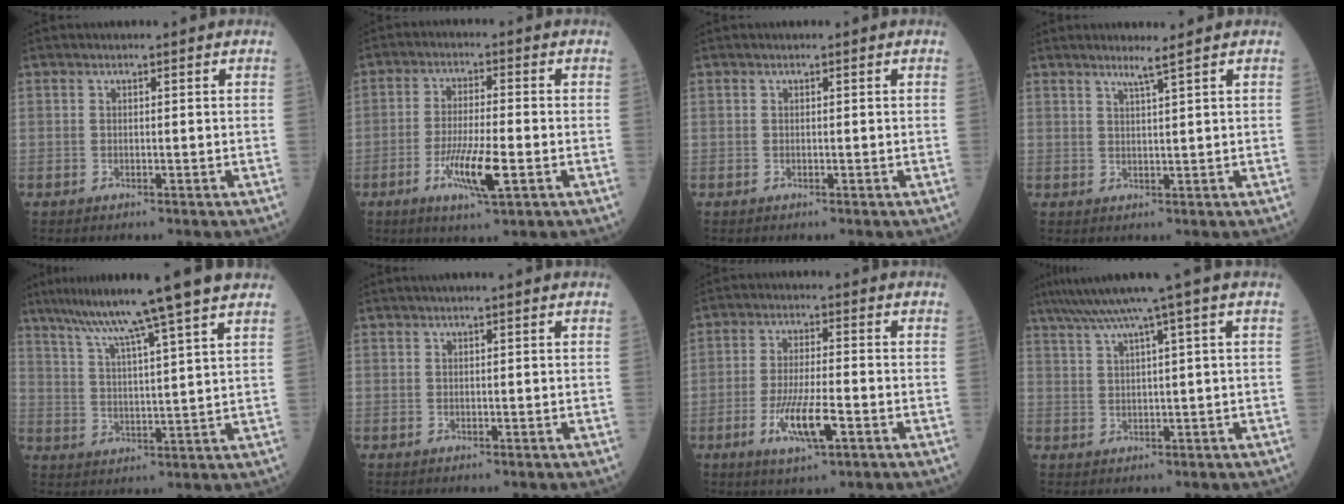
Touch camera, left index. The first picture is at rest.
{"total": 7.5, "force": [-3.0, 0.7, 6.8], "torque": [-0.129, -0.011, -0.055]}
{"total": 0.0}
{"total": 2.0, "force": [1.5, -0.9, 1.0], "torque": [-0.031, -0.011, 0.033]}
{"total": 14.4, "force": [11.0, -1.7, 9.1], "torque": [-0.149, 0.015, 0.161]}
{"total": 0.8, "force": [0.5, -0.3, 0.6], "torque": [-0.017, 0.004, 0.016]}
{"total": 7.6, "force": [-3.2, 1.2, 6.8], "torque": [-0.131, -0.011, -0.058]}
{"total": 7.7, "force": [5.0, -1.9, 5.5], "torque": [-0.092, 0.022, 0.084]}